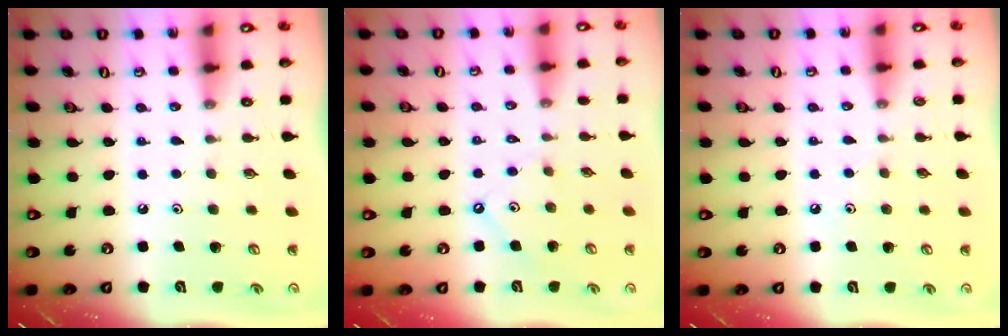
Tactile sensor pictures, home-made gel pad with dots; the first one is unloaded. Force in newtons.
{"total": 3.6, "press": 3.6, "slide": 0.6}
{"total": 3.2, "press": 3.2, "slide": 0.4}